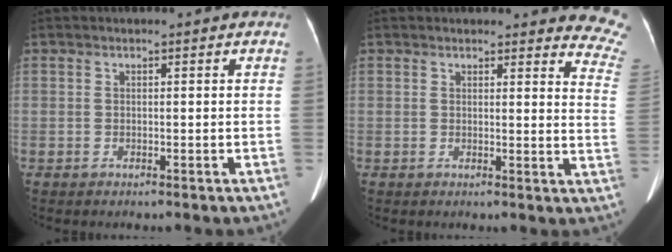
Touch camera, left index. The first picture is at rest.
{"total": 9.9, "force": [9.6, 1.8, 1.4], "torque": [0.029, -0.076, 0.056]}